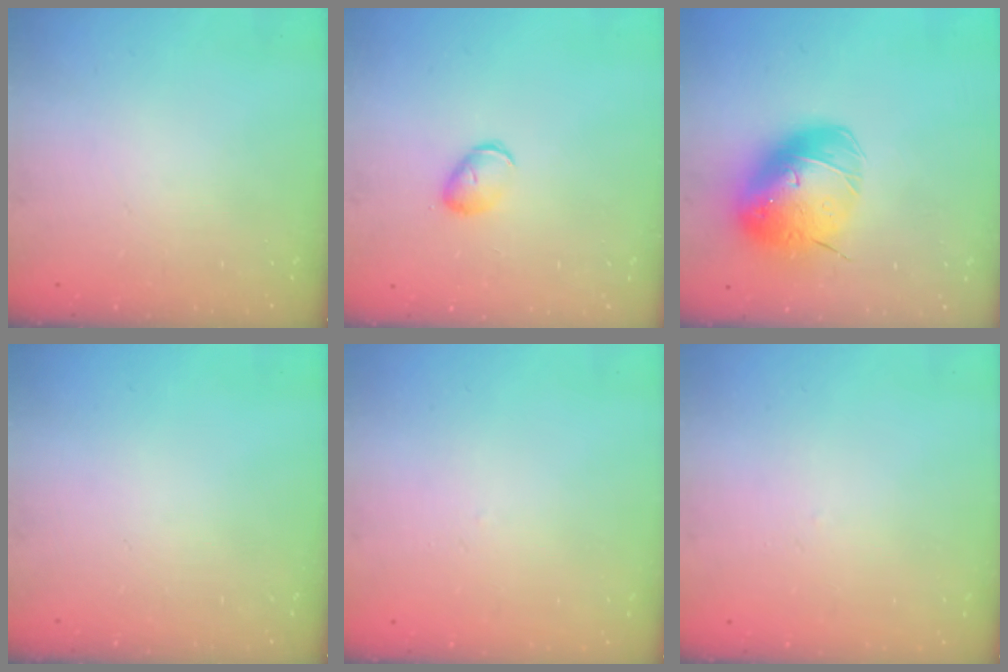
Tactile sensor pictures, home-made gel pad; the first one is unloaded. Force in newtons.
{"total": 5.8, "press": 5.7, "slide": 0.7}
{"total": 12.7, "press": 12.5, "slide": 2.4}
{"total": 0.0}
{"total": 1.6, "press": 1.6, "slide": 0.3}
{"total": 1.6, "press": 1.6, "slide": 0.3}